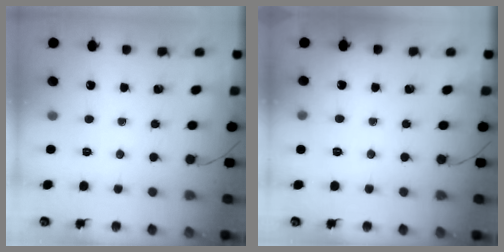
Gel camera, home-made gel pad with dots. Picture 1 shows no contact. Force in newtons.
{"total": 4.9, "press": 4.7, "slide": 1.3}